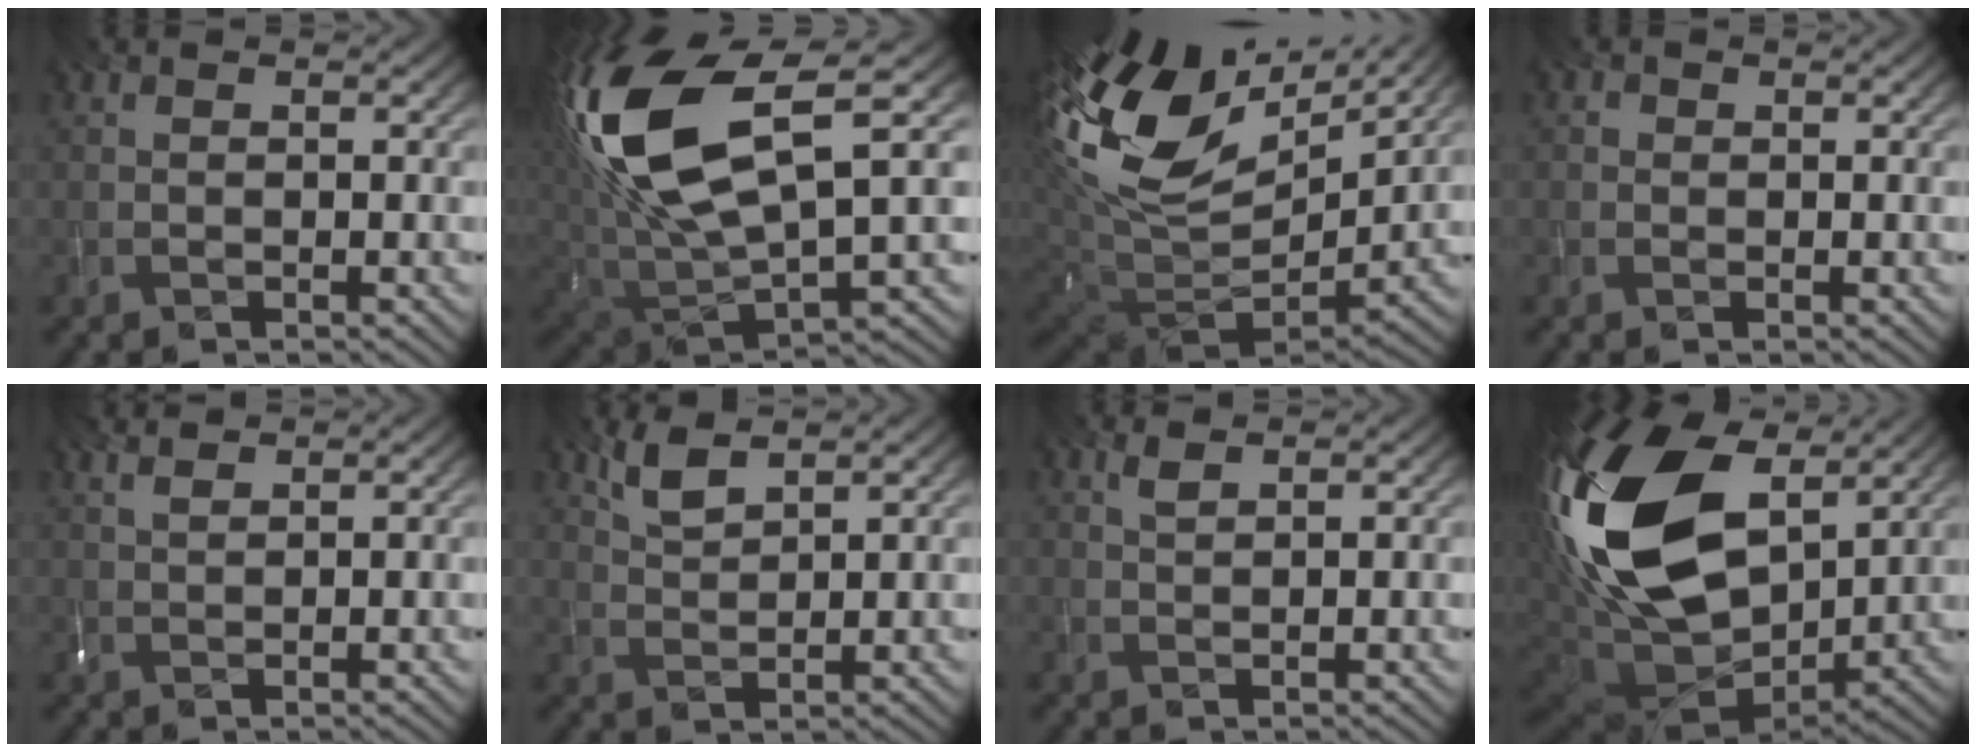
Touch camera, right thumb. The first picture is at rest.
{"total": 16.4, "force": [5.2, 7.6, 13.6], "torque": [-0.316, 0.005, 0.103]}
{"total": 17.9, "force": [6.5, 10.2, 13.1], "torque": [-0.298, 0.014, 0.126]}
{"total": 1.0, "force": [0.1, 0.9, 0.3], "torque": [-0.004, -0.002, -0.002]}
{"total": 2.4, "force": [1.9, 0.6, 1.3], "torque": [-0.037, 0.010, 0.041]}
{"total": 3.6, "force": [2.7, 1.0, 2.2], "torque": [-0.058, 0.000, 0.060]}
{"total": 1.3, "force": [0.9, 0.3, 0.8], "torque": [-0.025, 0.002, 0.020]}
{"total": 22.1, "force": [5.6, 13.1, 16.8], "torque": [-0.391, 0.005, 0.105]}